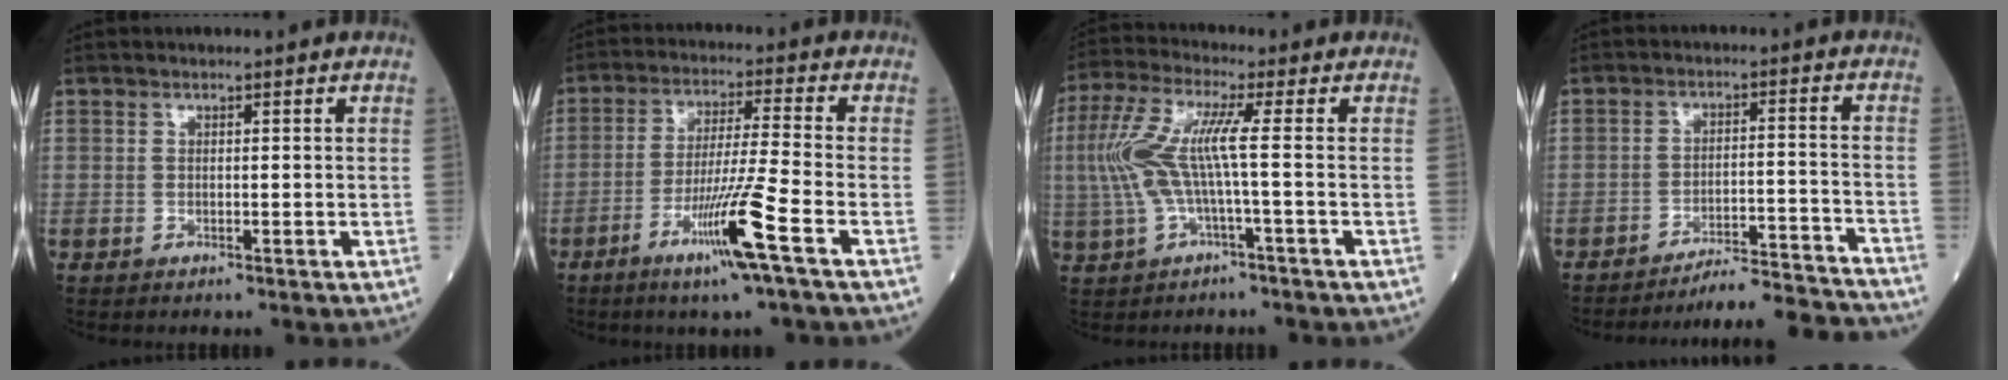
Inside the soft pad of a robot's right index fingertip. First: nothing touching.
{"total": 10.2, "force": [-4.9, -1.7, 8.8], "torque": [-0.166, -0.019, -0.092]}
{"total": 8.4, "force": [-0.3, 0.2, 8.4], "torque": [-0.198, 0.022, -0.009]}
{"total": 13.6, "force": [-13.5, -1.0, 1.6], "torque": [-0.006, 0.013, -0.185]}